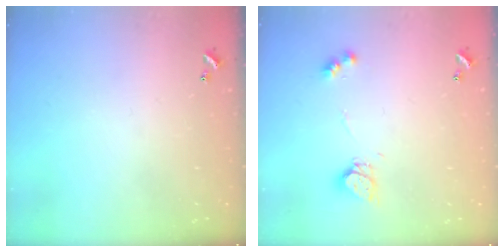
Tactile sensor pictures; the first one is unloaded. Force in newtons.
{"total": 8.7, "press": 8.7, "slide": 1.0}